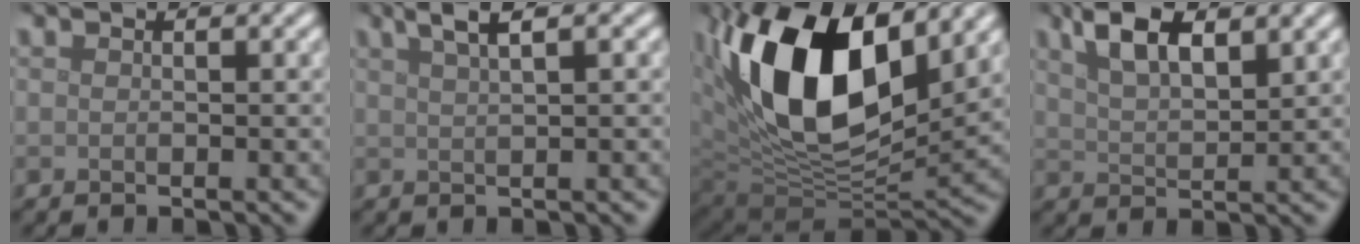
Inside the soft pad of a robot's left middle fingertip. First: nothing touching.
{"total": 3.2, "force": [2.0, 0.8, 2.4], "torque": [-0.023, 0.008, 0.023]}
{"total": 16.5, "force": [5.4, 8.8, 12.9], "torque": [-0.234, 0.002, 0.093]}
{"total": 5.1, "force": [2.9, 2.0, 3.7], "torque": [-0.072, 0.007, 0.053]}